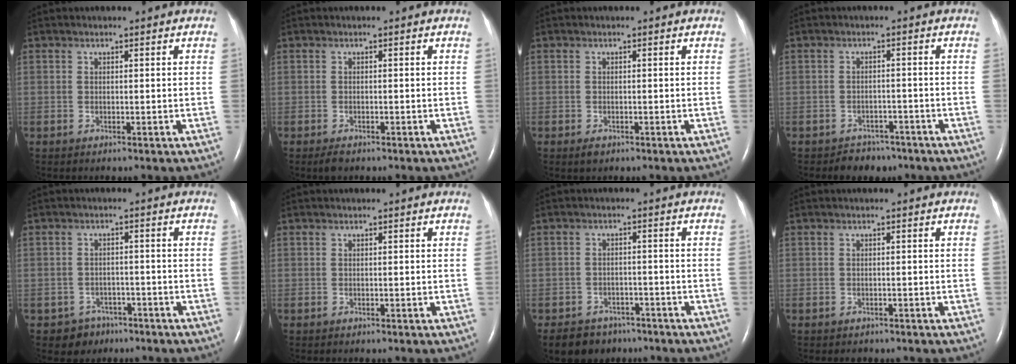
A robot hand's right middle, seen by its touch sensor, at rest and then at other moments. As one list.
[{"total": 1.4, "force": [-1.0, 0.6, 0.7], "torque": [-0.019, -0.002, -0.014]}, {"total": 0.9, "force": [-0.6, 0.5, 0.5], "torque": [-0.011, -0.001, -0.005]}, {"total": 3.6, "force": [-2.8, 2.3, 0.0], "torque": [-0.001, 0.010, -0.037]}, {"total": 3.7, "force": [-2.3, 2.9, -0.2], "torque": [0.002, 0.012, -0.031]}, {"total": 0.0}, {"total": 6.3, "force": [-4.8, 4.0, 1.0], "torque": [-0.017, 0.003, -0.071]}, {"total": 0.6, "force": [-0.4, 0.4, 0.0], "torque": [-0.007, 0.001, -0.006]}]